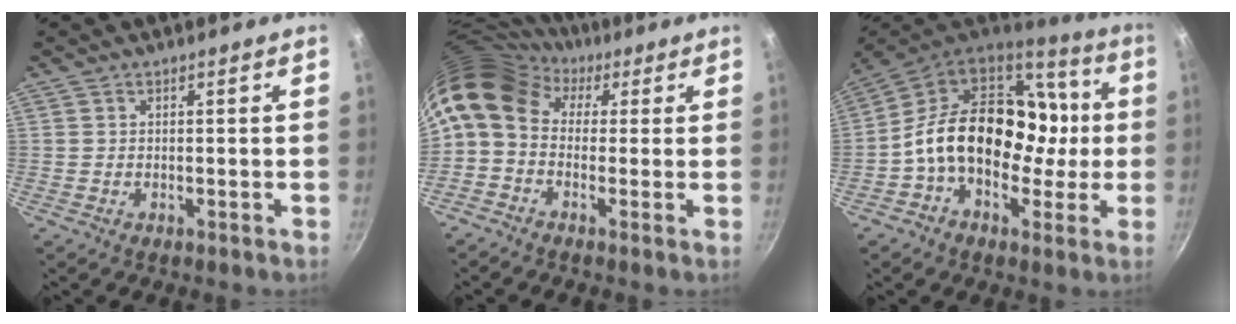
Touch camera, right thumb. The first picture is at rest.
{"total": 11.4, "force": [2.9, 8.4, 7.1], "torque": [-0.129, 0.029, 0.029]}
{"total": 23.2, "force": [-0.7, 16.7, 16.0], "torque": [-0.217, 0.051, -0.022]}